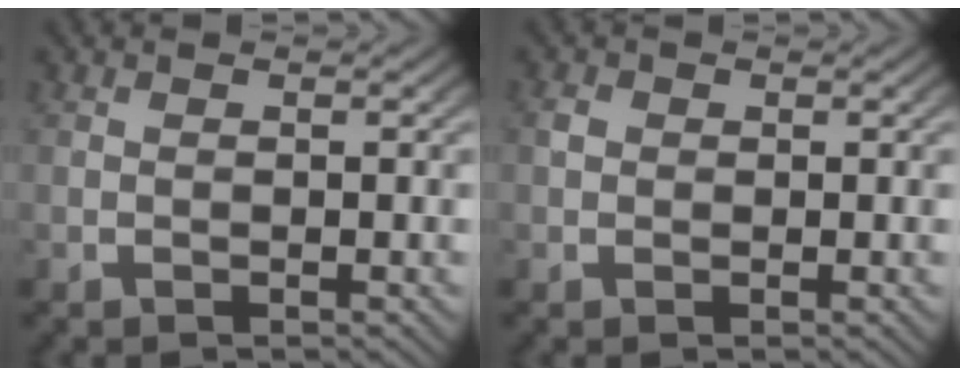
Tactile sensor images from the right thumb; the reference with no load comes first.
{"total": 1.1, "force": [0.2, 0.9, 0.5], "torque": [-0.010, -0.002, 0.004]}